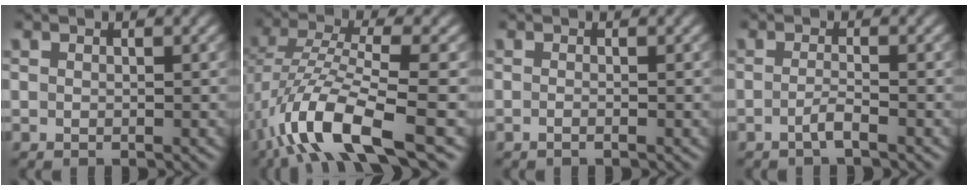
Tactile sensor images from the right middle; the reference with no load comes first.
{"total": 9.9, "force": [-4.9, 2.9, 8.1], "torque": [-0.158, 0.006, -0.098]}
{"total": 0.9, "force": [-0.3, 0.3, 0.8], "torque": [-0.010, -0.006, -0.010]}
{"total": 1.6, "force": [-0.8, 0.3, 1.3], "torque": [-0.023, 0.003, -0.019]}